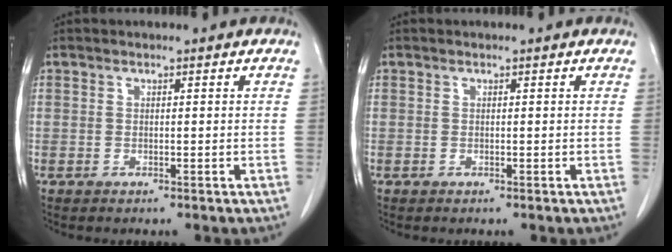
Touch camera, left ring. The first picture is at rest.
{"total": 0.0}